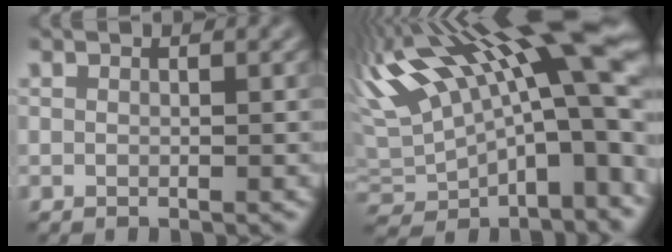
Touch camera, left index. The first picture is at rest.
{"total": 17.8, "force": [3.0, 7.3, 15.9], "torque": [-0.266, 0.014, 0.065]}